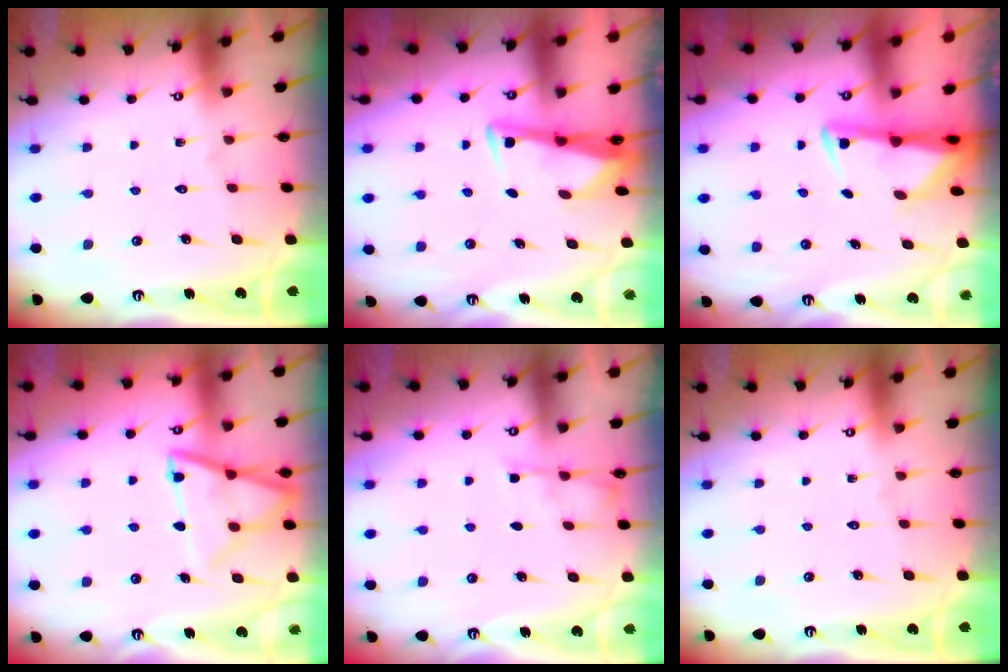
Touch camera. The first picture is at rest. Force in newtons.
{"total": 3.3, "press": 3.2, "slide": 0.5}
{"total": 2.9, "press": 2.9, "slide": 0.6}
{"total": 12.4, "press": 12.4, "slide": 1.2}
{"total": 3.1, "press": 3.1, "slide": 0.4}
{"total": 0.0}